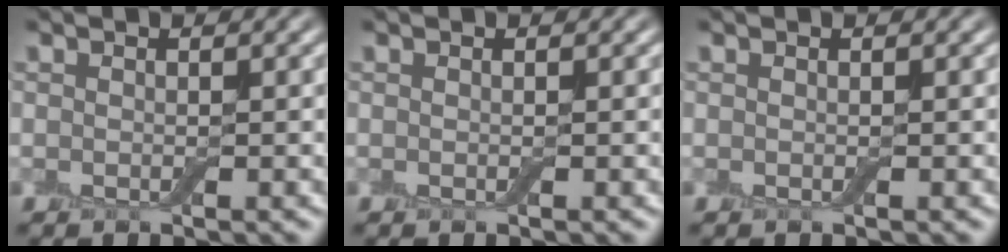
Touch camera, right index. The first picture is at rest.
{"total": 0.0}
{"total": 0.0}